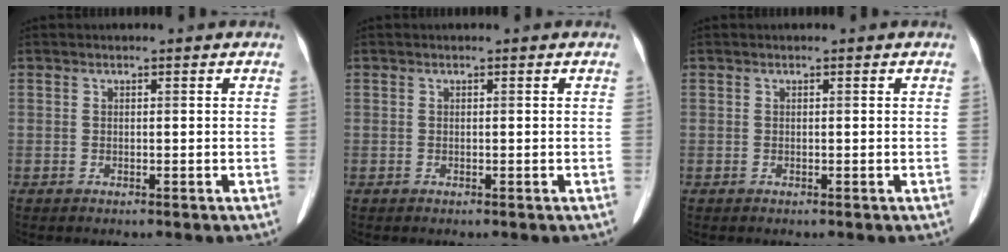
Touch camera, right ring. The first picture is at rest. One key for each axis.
{"total": 0.0}
{"total": 0.0}